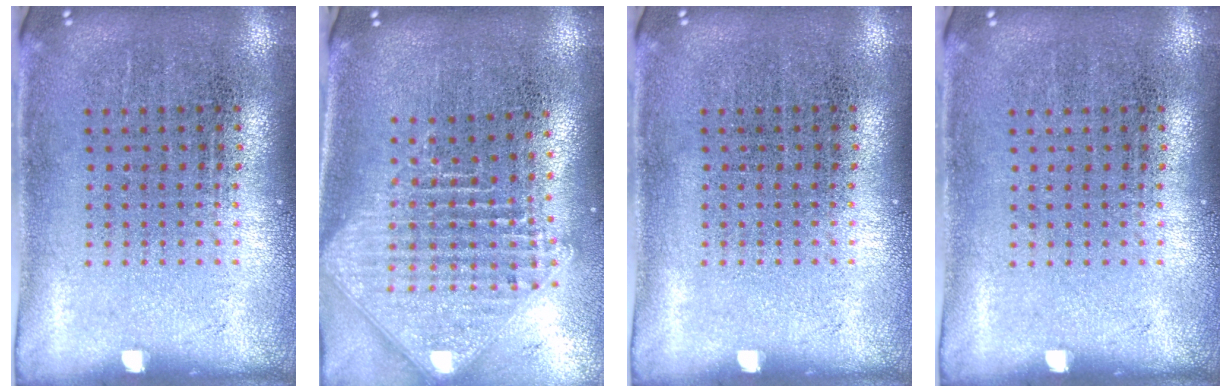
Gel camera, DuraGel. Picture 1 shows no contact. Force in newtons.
{"total": 2.5, "press": 1.8, "slide": 1.6}
{"total": 0.0}
{"total": 0.0}